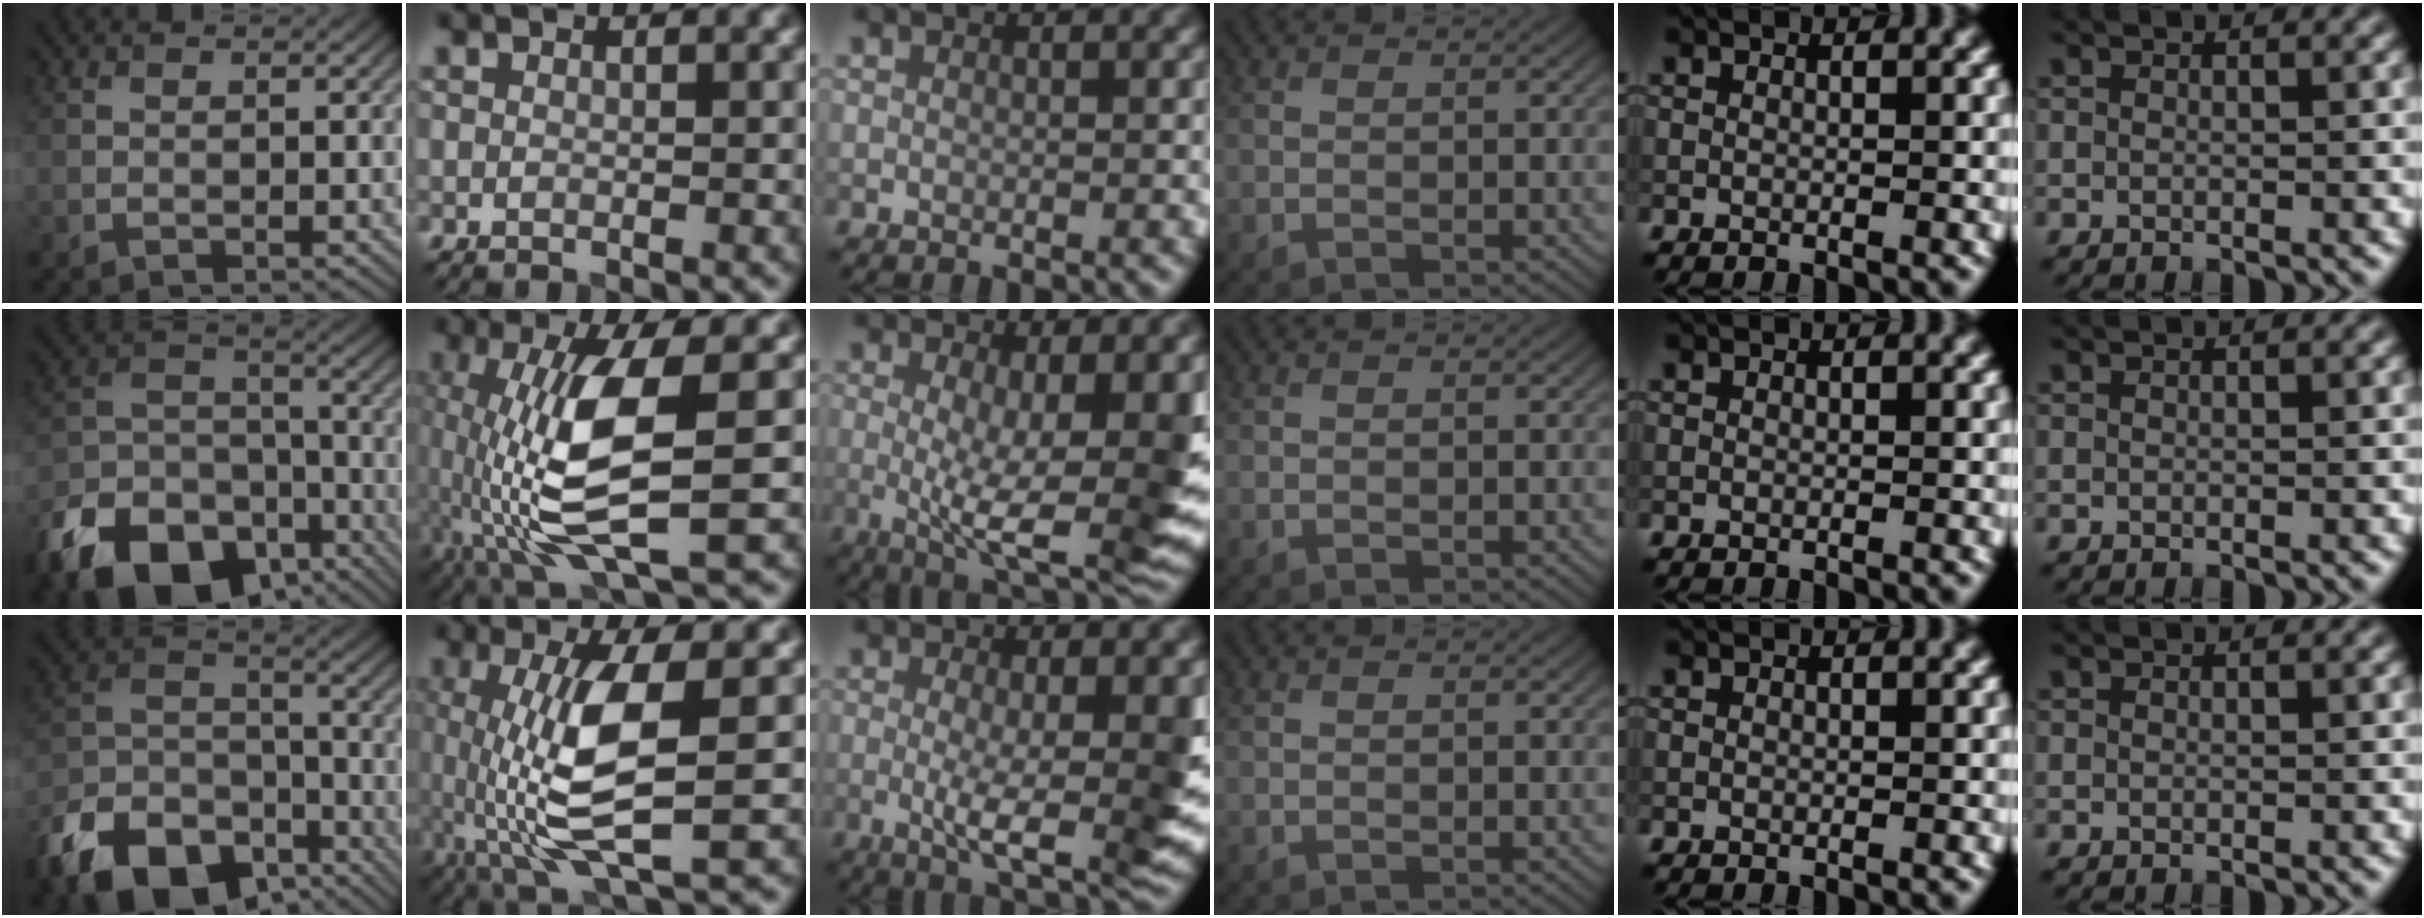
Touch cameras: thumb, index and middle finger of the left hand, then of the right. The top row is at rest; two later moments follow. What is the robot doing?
{"motion": "lift_and_place", "object": "calculator"}